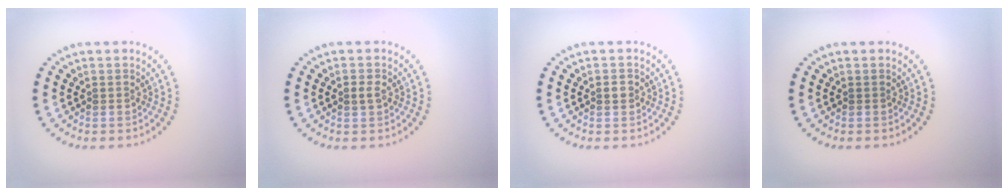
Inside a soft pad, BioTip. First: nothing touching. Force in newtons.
{"total": 1.0, "press": 1.0, "slide": 0.2}
{"total": 0.9, "press": 0.8, "slide": 0.3}
{"total": 0.0}